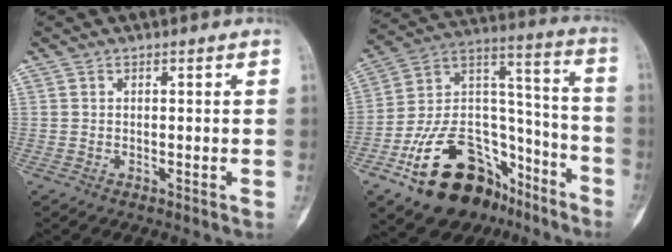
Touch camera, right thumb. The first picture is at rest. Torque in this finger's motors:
{"motor_torque": [3.07, 1.77, 1.57, -1.20, 0.44]}